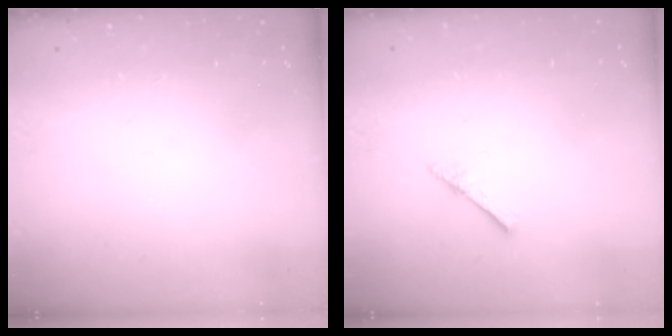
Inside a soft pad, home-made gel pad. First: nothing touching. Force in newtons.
{"total": 2.3, "press": 2.3, "slide": 0.2}